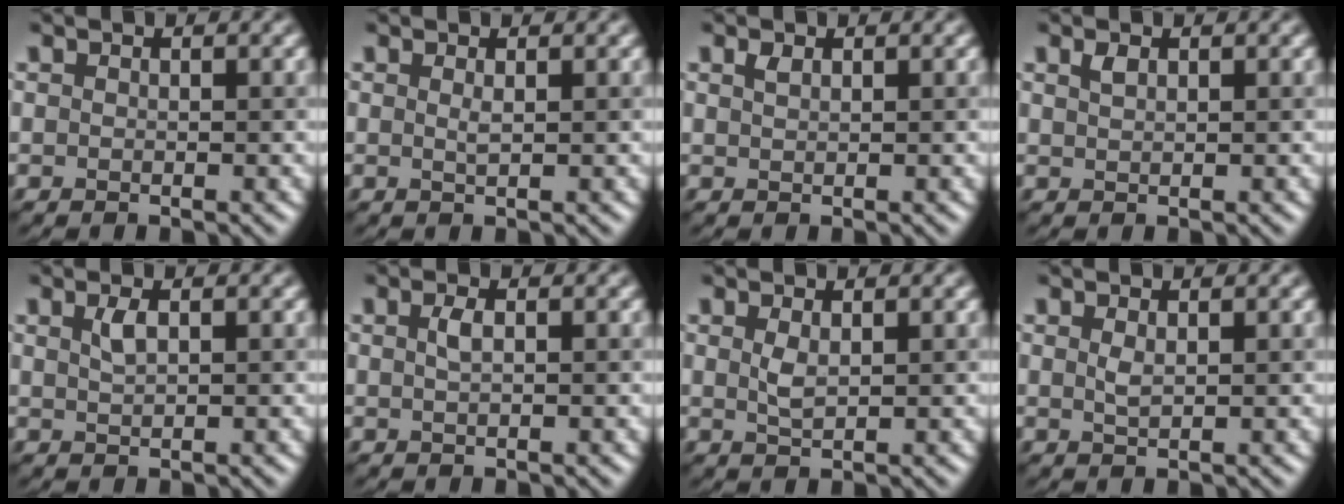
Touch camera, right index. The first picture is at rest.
{"total": 0.6, "force": [0.3, 0.0, 0.6], "torque": [-0.012, 0.001, 0.005]}
{"total": 0.9, "force": [0.6, 0.3, 0.5], "torque": [-0.013, 0.001, 0.014]}
{"total": 1.0, "force": [0.7, 0.4, 0.6], "torque": [-0.015, 0.002, 0.014]}
{"total": 1.3, "force": [0.6, 0.4, 1.1], "torque": [-0.025, 0.003, 0.014]}
{"total": 1.1, "force": [0.4, 0.3, 1.0], "torque": [-0.022, 0.004, 0.007]}
{"total": 1.4, "force": [0.5, 0.6, 1.2], "torque": [-0.030, -0.001, 0.014]}
{"total": 1.0, "force": [0.4, 0.4, 0.9], "torque": [-0.023, 0.001, 0.010]}